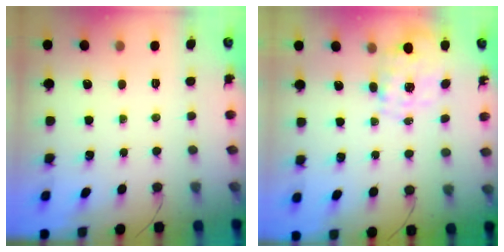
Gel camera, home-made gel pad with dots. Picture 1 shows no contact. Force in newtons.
{"total": 1.3, "press": 1.2, "slide": 0.5}